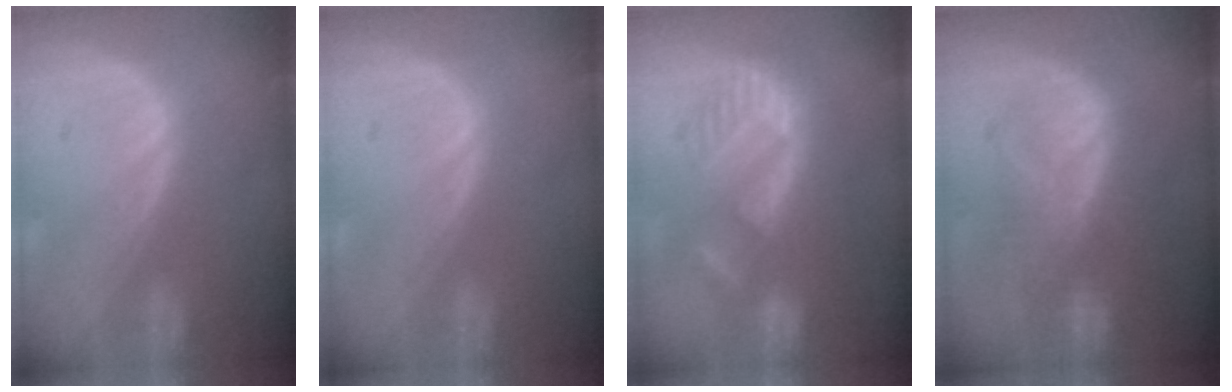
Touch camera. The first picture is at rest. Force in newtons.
{"total": 0.0}
{"total": 9.0, "press": 8.4, "slide": 3.2}
{"total": 9.1, "press": 8.7, "slide": 2.7}